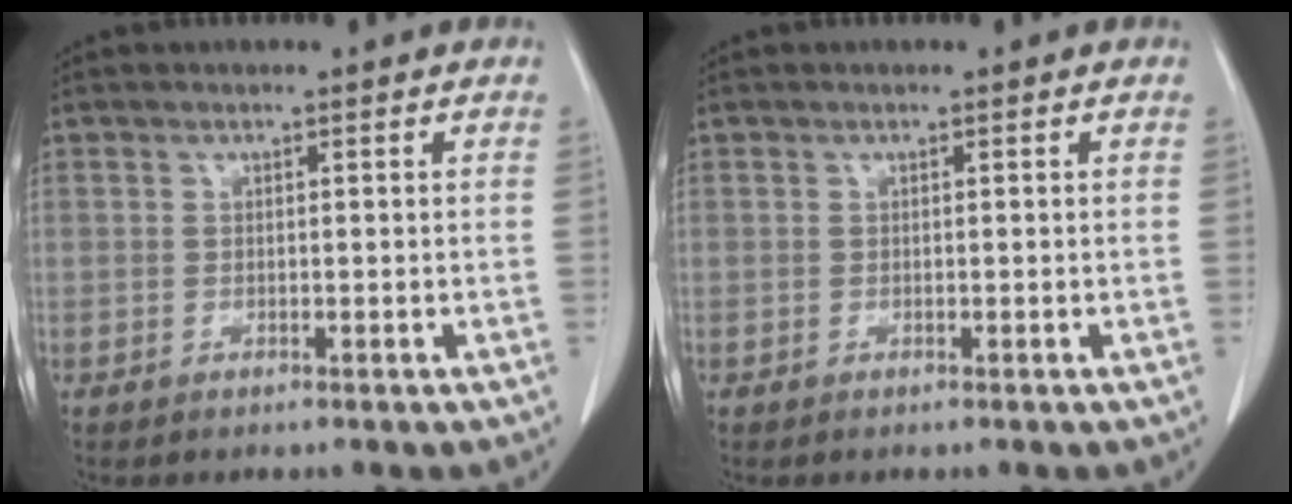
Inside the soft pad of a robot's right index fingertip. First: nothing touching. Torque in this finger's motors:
{"motor_torque": [0.00, 0.00, 0.00, 0.00]}